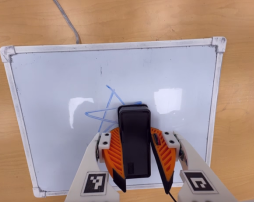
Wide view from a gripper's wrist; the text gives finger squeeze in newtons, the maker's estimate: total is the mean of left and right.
{"total": 12.4, "left": 13.5, "right": 11.3}